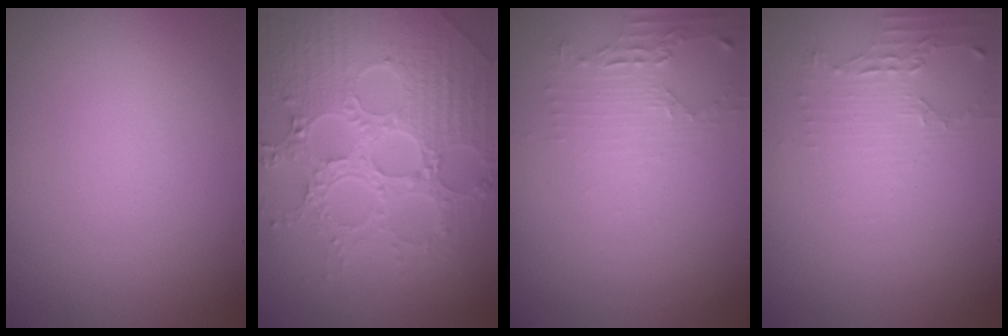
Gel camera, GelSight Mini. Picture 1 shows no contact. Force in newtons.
{"total": 8.0, "press": 5.9, "slide": 5.4}
{"total": 2.2, "press": 1.6, "slide": 1.5}
{"total": 2.0, "press": 1.5, "slide": 1.3}